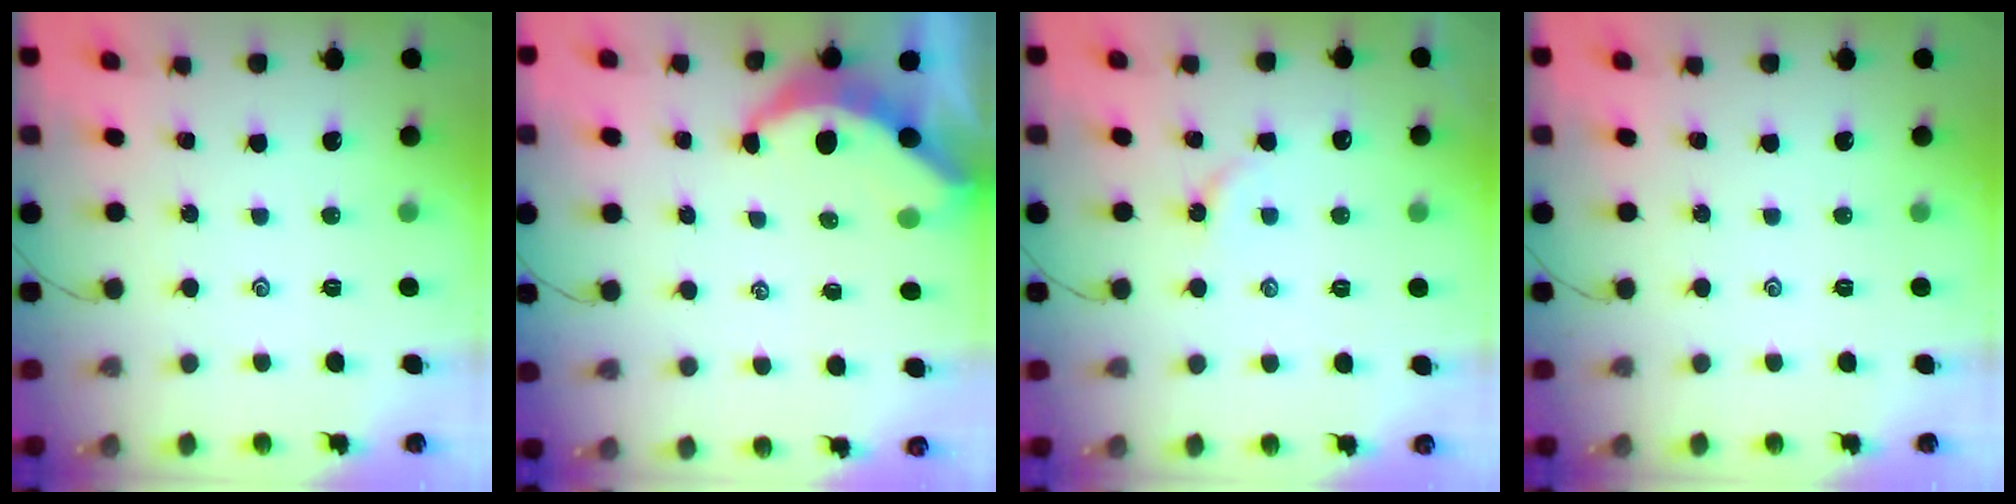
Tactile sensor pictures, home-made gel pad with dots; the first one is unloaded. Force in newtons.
{"total": 5.5, "press": 5.5, "slide": 0.0}
{"total": 3.5, "press": 3.5, "slide": 0.5}
{"total": 0.0}